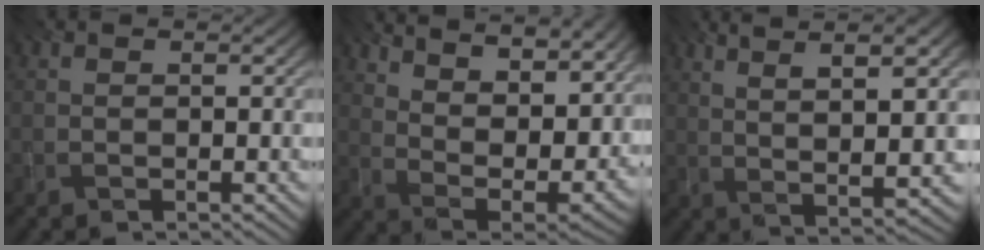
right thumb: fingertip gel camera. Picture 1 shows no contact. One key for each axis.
{"total": 16.0, "fx": 11.0, "fy": 5.8, "fz": 10.1, "tx": -0.185, "ty": 0.008, "tz": 0.150}
{"total": 9.8, "fx": 4.2, "fy": 1.8, "fz": 8.7, "tx": -0.142, "ty": 0.012, "tz": 0.062}